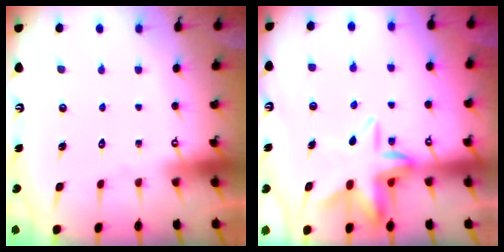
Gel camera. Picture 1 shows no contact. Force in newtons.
{"total": 11.3, "press": 11.1, "slide": 2.3}